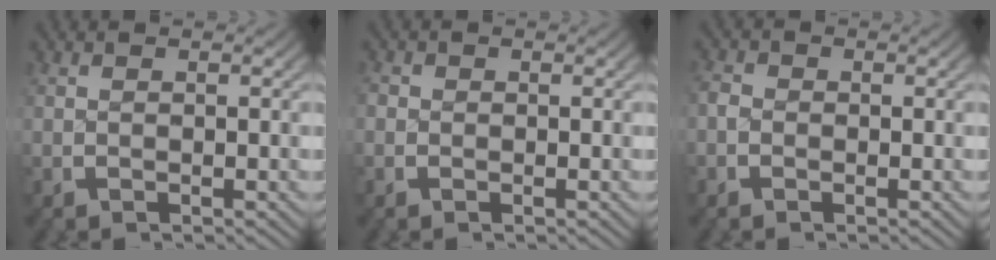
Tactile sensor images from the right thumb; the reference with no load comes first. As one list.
[{"total": 1.3, "force": [-0.2, 1.2, 0.4], "torque": [-0.013, -0.007, -0.007]}, {"total": 1.6, "force": [-0.6, 1.4, 0.6], "torque": [-0.016, -0.002, -0.018]}]